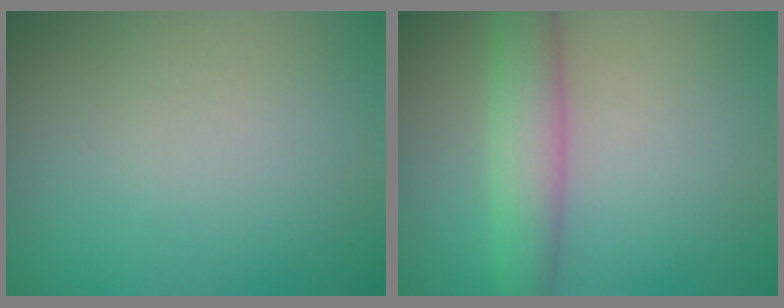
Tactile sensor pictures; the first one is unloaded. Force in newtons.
{"total": 4.4, "press": 4.4, "slide": 0.1}